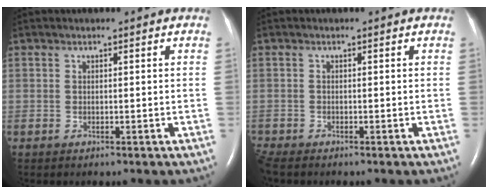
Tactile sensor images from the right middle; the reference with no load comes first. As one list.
[{"total": 1.6, "force": [-1.5, 0.2, 0.5], "torque": [-0.017, -0.007, -0.028]}]